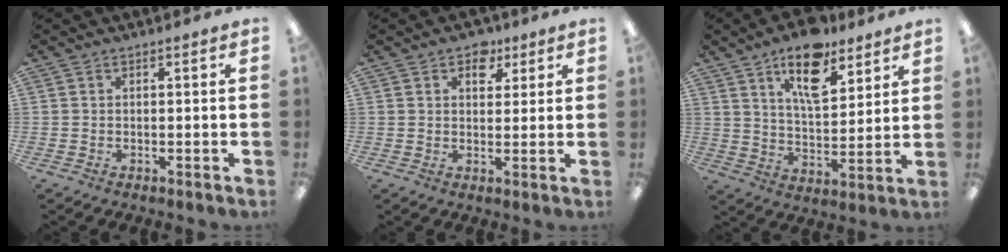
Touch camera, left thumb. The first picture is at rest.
{"total": 5.7, "force": [3.4, 3.9, 2.5], "torque": [-0.020, -0.009, 0.056]}
{"total": 14.6, "force": [9.8, 6.4, 8.8], "torque": [-0.130, -0.045, 0.166]}